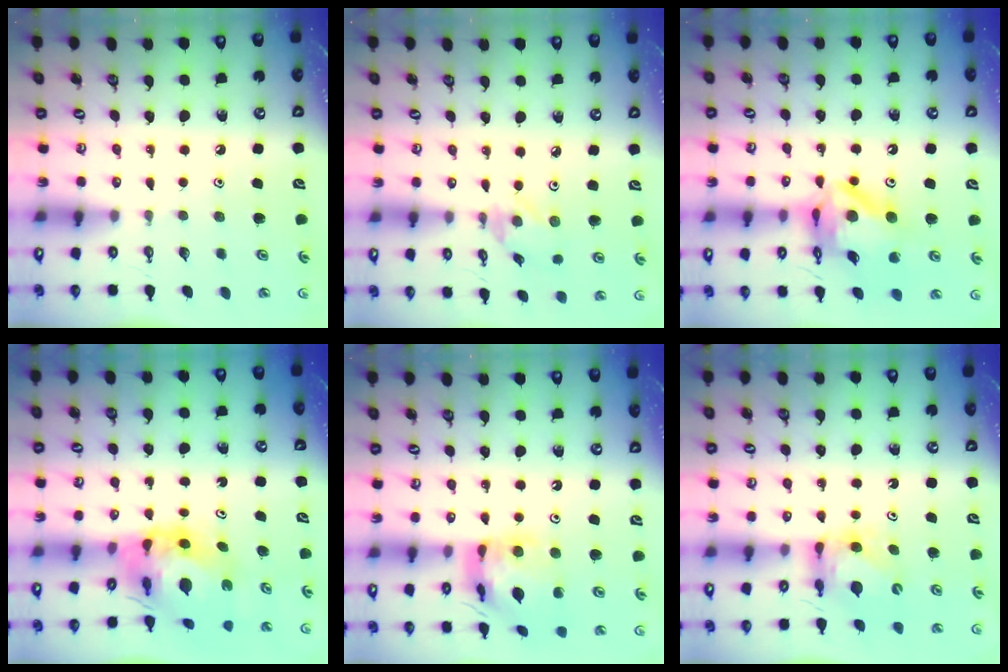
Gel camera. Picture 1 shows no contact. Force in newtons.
{"total": 1.5, "press": 1.5, "slide": 0.0}
{"total": 14.7, "press": 14.6, "slide": 1.8}
{"total": 9.2, "press": 9.1, "slide": 1.1}
{"total": 13.5, "press": 13.4, "slide": 1.5}
{"total": 5.9, "press": 5.9, "slide": 0.7}